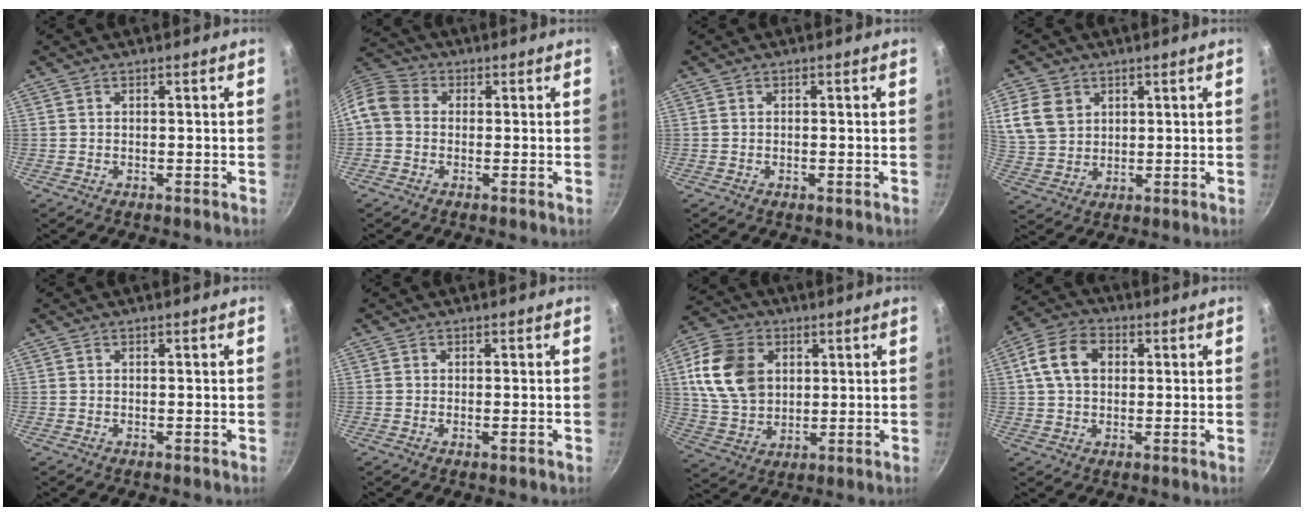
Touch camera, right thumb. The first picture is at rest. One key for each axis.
{"total": 7.2, "fx": -0.7, "fy": 5.8, "fz": 4.2, "tx": -0.086, "ty": 0.028, "tz": -0.033}
{"total": 0.8, "fx": -0.2, "fy": 0.3, "fz": 0.7, "tx": -0.013, "ty": 0.001, "tz": -0.004}
{"total": 9.0, "fx": 3.0, "fy": 7.1, "fz": 4.6, "tx": -0.066, "ty": -0.009, "tz": 0.068}
{"total": 0.0}
{"total": 0.9, "fx": -0.3, "fy": 0.1, "fz": 0.8, "tx": -0.019, "ty": 0.000, "tz": -0.006}
{"total": 14.7, "fx": 3.5, "fy": 11.0, "fz": 9.2, "tx": -0.156, "ty": -0.007, "tz": 0.068}
{"total": 9.4, "fx": 1.9, "fy": 6.8, "fz": 6.2, "tx": -0.100, "ty": 0.015, "tz": 0.021}